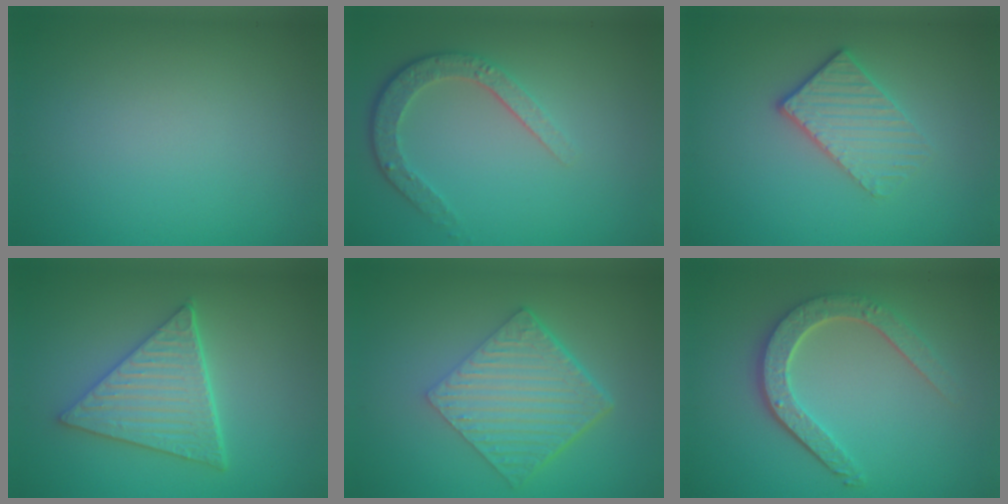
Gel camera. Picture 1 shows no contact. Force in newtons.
{"total": 3.5, "press": 2.8, "slide": 2.0}
{"total": 3.2, "press": 2.8, "slide": 1.5}
{"total": 5.6, "press": 4.5, "slide": 3.4}
{"total": 6.4, "press": 4.4, "slide": 4.8}
{"total": 4.8, "press": 3.7, "slide": 3.1}